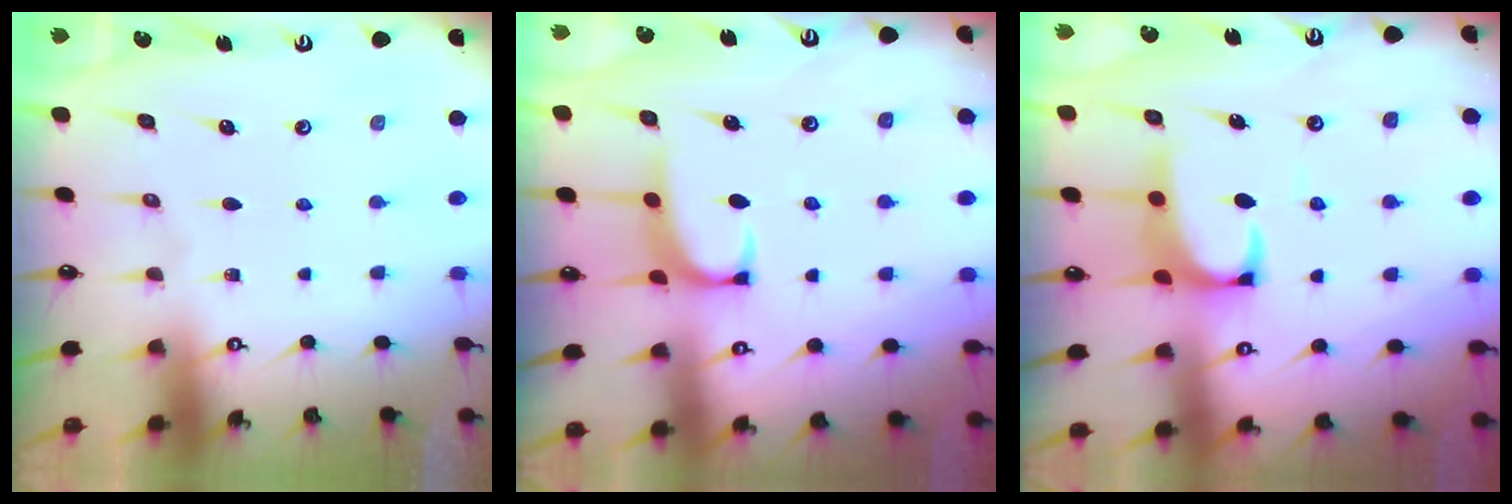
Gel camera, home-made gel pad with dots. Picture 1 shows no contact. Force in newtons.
{"total": 1.5, "press": 1.2, "slide": 1.0}
{"total": 2.2, "press": 2.0, "slide": 0.9}